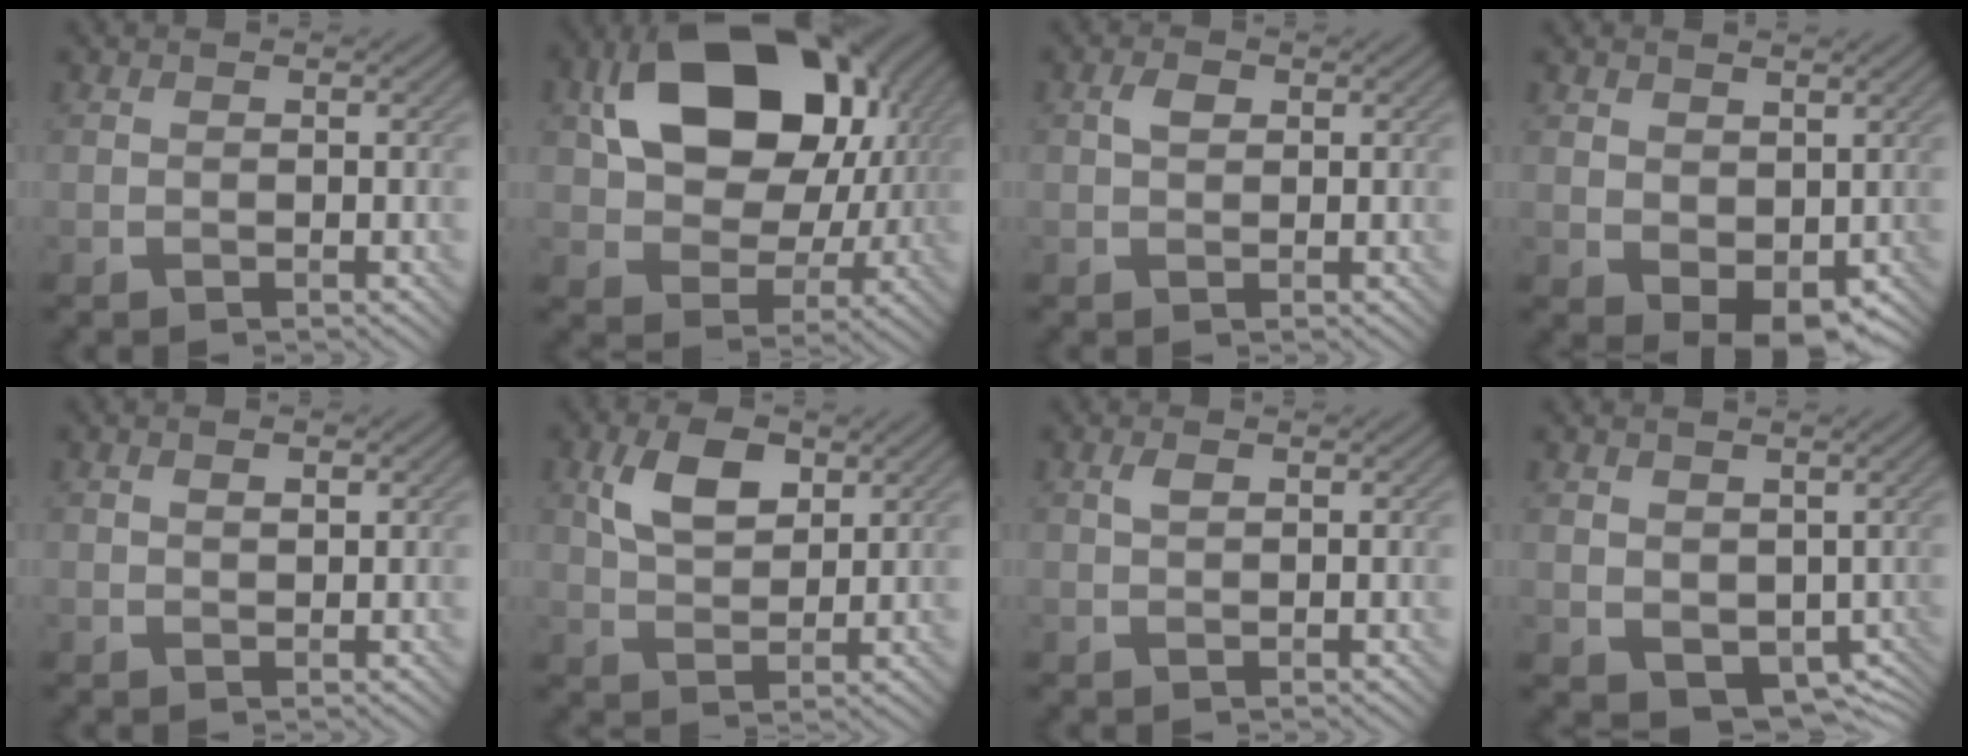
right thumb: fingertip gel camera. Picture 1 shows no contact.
{"total": 16.3, "force": [4.3, 11.5, 10.7], "torque": [-0.184, 0.009, 0.080]}
{"total": 1.7, "force": [0.5, 1.1, 1.2], "torque": [-0.022, 0.004, 0.005]}
{"total": 4.7, "force": [0.8, 3.4, 3.1], "torque": [-0.063, -0.015, 0.018]}
{"total": 1.3, "force": [0.6, 0.7, 1.0], "torque": [-0.015, 0.000, 0.011]}
{"total": 6.3, "force": [2.6, 3.6, 4.5], "torque": [-0.091, 0.002, 0.046]}
{"total": 1.2, "force": [0.5, 0.6, 0.9], "torque": [-0.020, 0.001, 0.010]}
{"total": 4.9, "force": [0.3, 4.1, 2.7], "torque": [-0.063, -0.029, 0.009]}